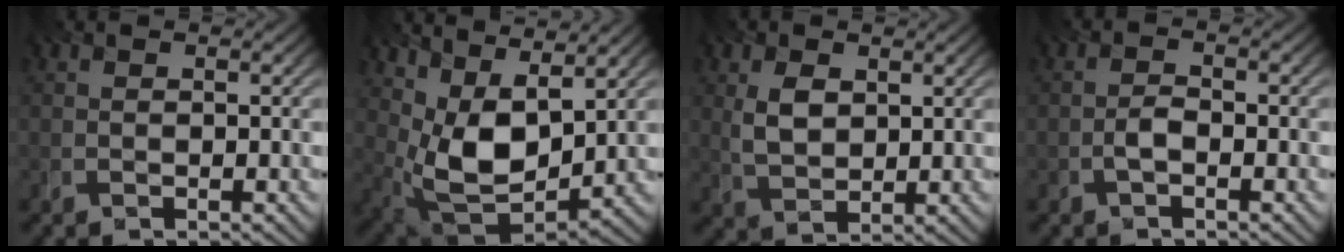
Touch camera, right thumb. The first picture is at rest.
{"total": 11.1, "force": [4.7, 5.8, 8.2], "torque": [-0.187, -0.010, 0.093]}
{"total": 4.9, "force": [1.5, 3.2, 3.5], "torque": [-0.086, 0.001, 0.030]}
{"total": 1.7, "force": [-0.9, 0.6, 1.3], "torque": [-0.030, 0.008, -0.019]}